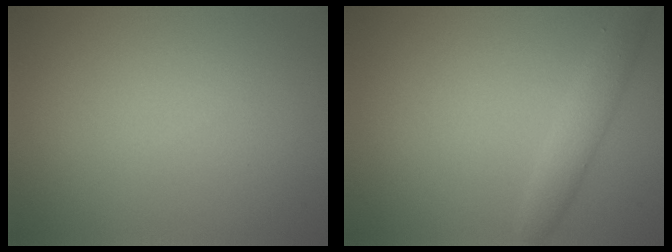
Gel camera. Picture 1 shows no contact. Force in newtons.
{"total": 2.2, "press": 2.2, "slide": 0.0}